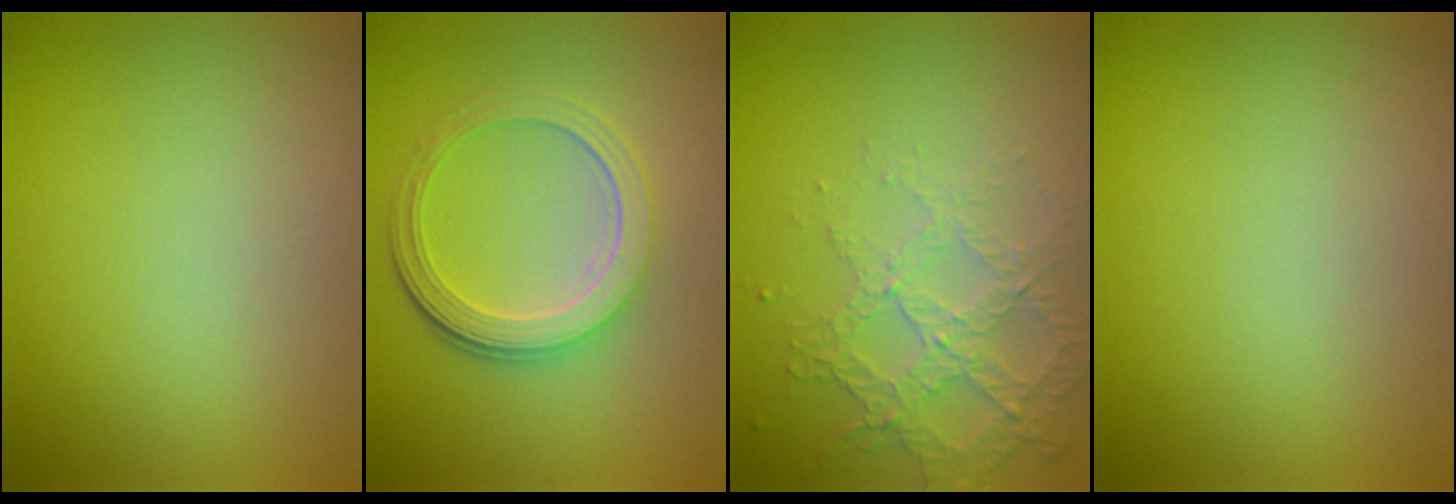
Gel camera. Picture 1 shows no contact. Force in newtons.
{"total": 5.4, "press": 3.9, "slide": 3.7}
{"total": 4.3, "press": 3.0, "slide": 3.0}
{"total": 0.0}